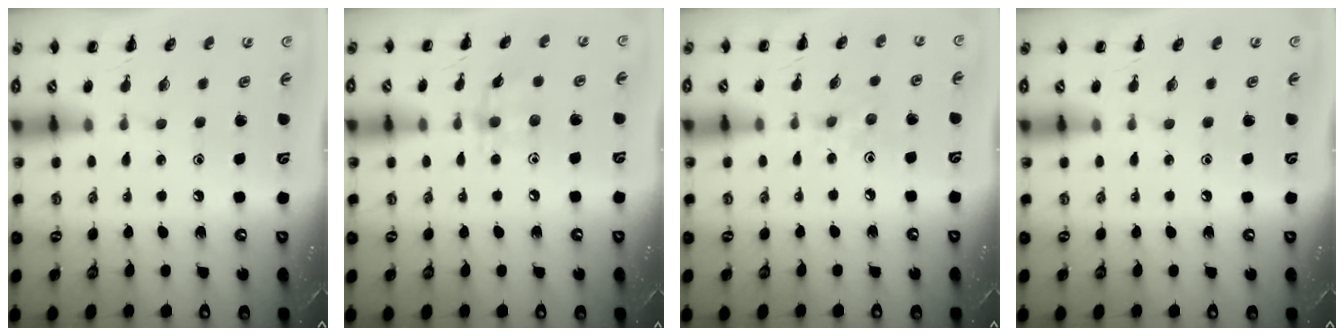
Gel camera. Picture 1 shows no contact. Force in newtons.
{"total": 5.5, "press": 5.5, "slide": 0.7}
{"total": 4.2, "press": 3.9, "slide": 1.5}
{"total": 0.0}